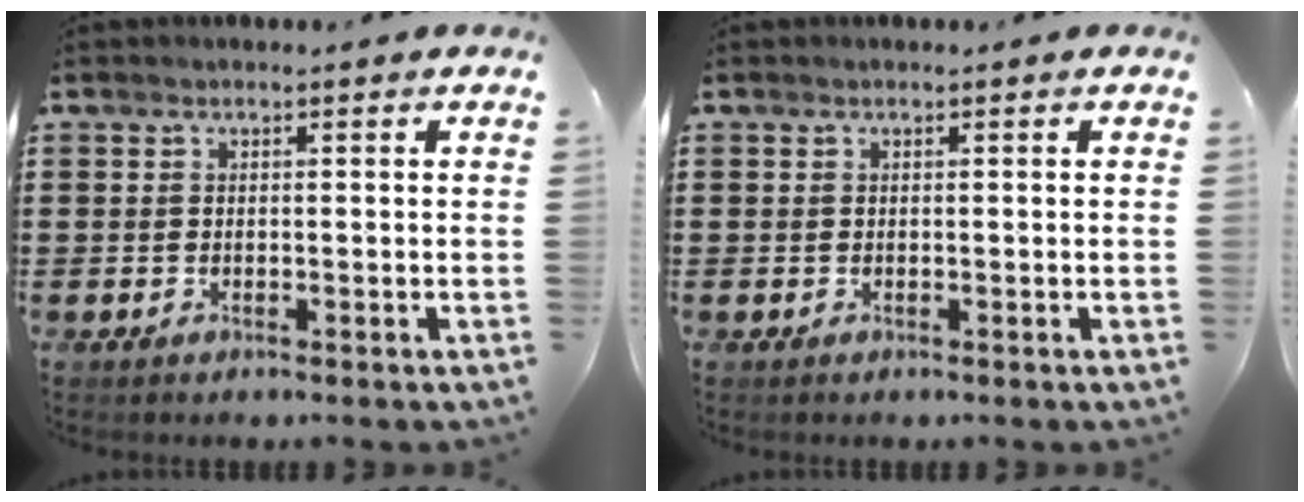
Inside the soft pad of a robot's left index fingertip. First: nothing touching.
{"total": 0.0}